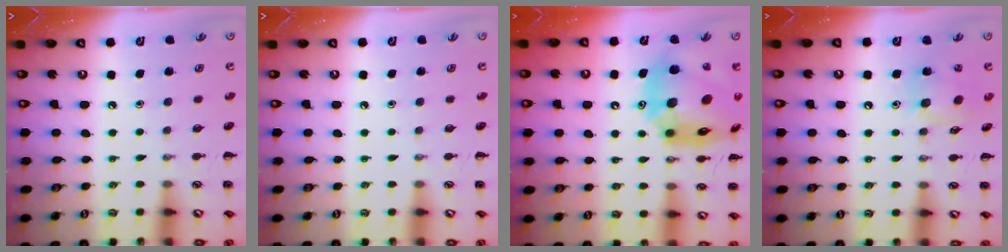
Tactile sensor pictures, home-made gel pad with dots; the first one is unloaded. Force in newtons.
{"total": 0.0}
{"total": 20.8, "press": 19.8, "slide": 6.2}
{"total": 10.3, "press": 10.2, "slide": 1.2}